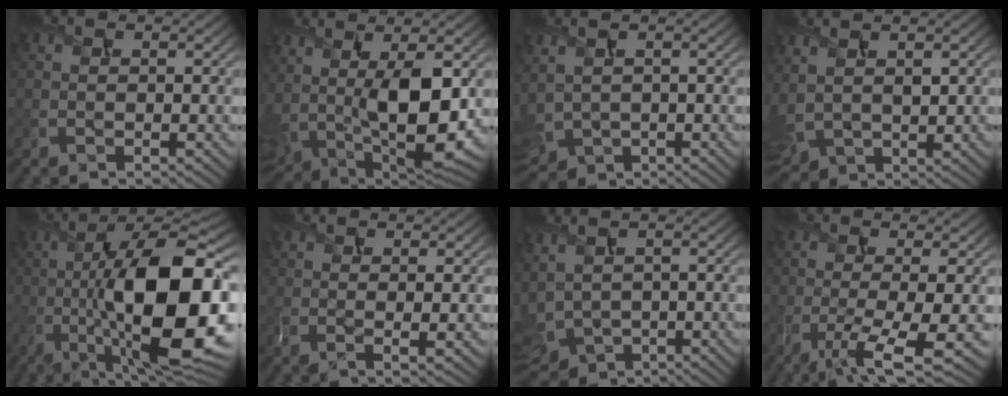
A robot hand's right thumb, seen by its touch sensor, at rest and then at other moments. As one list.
[{"total": 14.4, "force": [2.0, 5.8, 13.0], "torque": [-0.252, -0.013, 0.051]}, {"total": 5.6, "force": [-0.2, 3.6, 4.4], "torque": [-0.134, -0.018, 0.012]}, {"total": 6.3, "force": [2.1, 3.4, 4.8], "torque": [-0.135, -0.003, 0.054]}, {"total": 20.0, "force": [-3.3, 6.5, 18.7], "torque": [-0.311, -0.004, -0.048]}, {"total": 2.5, "force": [0.1, 0.2, 2.5], "torque": [-0.048, 0.002, -0.001]}, {"total": 7.0, "force": [-0.2, 4.3, 5.6], "torque": [-0.158, -0.022, 0.009]}, {"total": 6.9, "force": [-2.7, 1.0, 6.2], "torque": [-0.107, -0.004, -0.050]}]